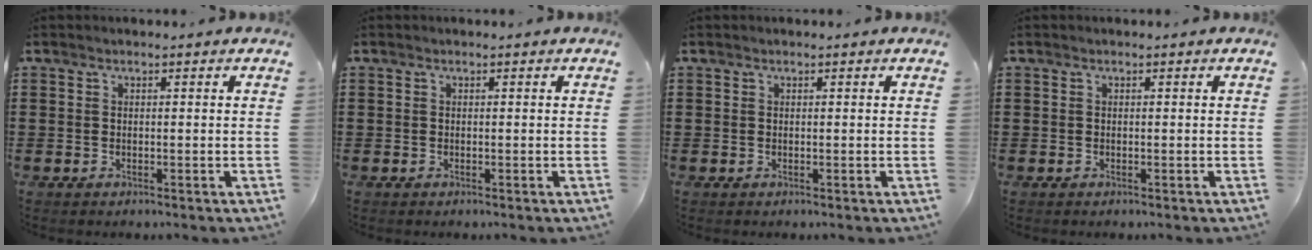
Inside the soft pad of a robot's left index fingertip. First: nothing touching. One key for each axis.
{"total": 0.0}
{"total": 0.0}
{"total": 0.0}